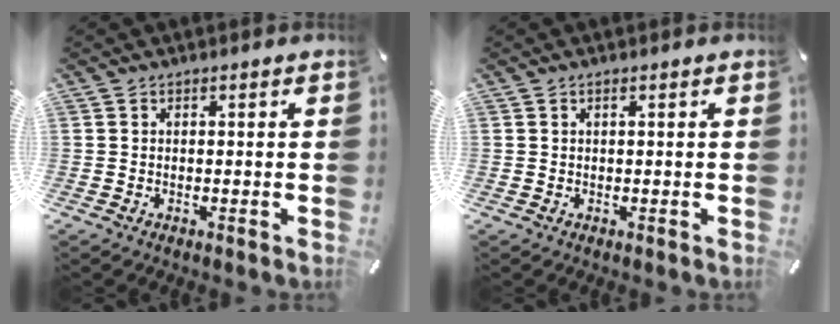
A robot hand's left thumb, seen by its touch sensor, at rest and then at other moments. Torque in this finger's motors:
{"motor_torque": [-0.14, -0.15, -0.03, -0.01, -0.01]}